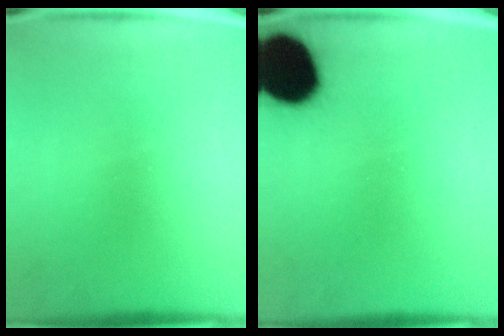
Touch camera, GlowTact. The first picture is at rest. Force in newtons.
{"total": 18.1}